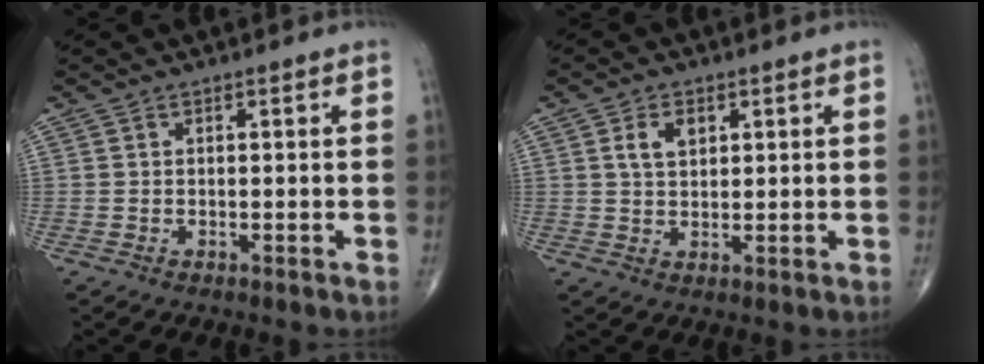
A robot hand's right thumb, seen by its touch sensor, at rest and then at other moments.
{"total": 4.4, "force": [1.6, 2.8, 2.9], "torque": [-0.045, -0.003, 0.031]}